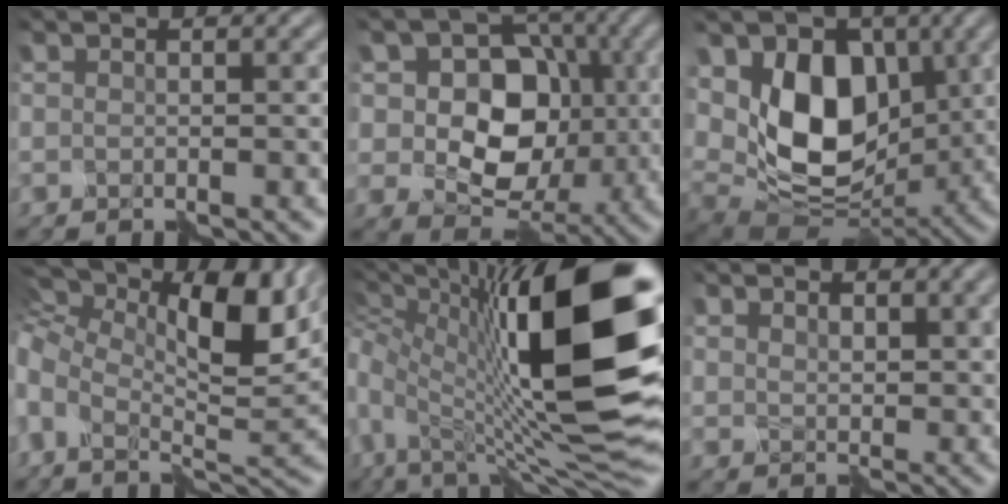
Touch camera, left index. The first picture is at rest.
{"total": 8.2, "force": [0.4, 6.8, 4.7], "torque": [-0.066, 0.006, 0.003]}
{"total": 9.8, "force": [2.1, 7.0, 6.6], "torque": [-0.111, -0.007, 0.035]}
{"total": 13.5, "force": [4.1, 5.9, 11.4], "torque": [-0.208, 0.017, 0.065]}
{"total": 17.2, "force": [2.5, 6.0, 15.9], "torque": [-0.259, 0.025, 0.048]}
{"total": 2.7, "force": [2.1, 1.5, 0.8], "torque": [-0.016, -0.003, 0.049]}